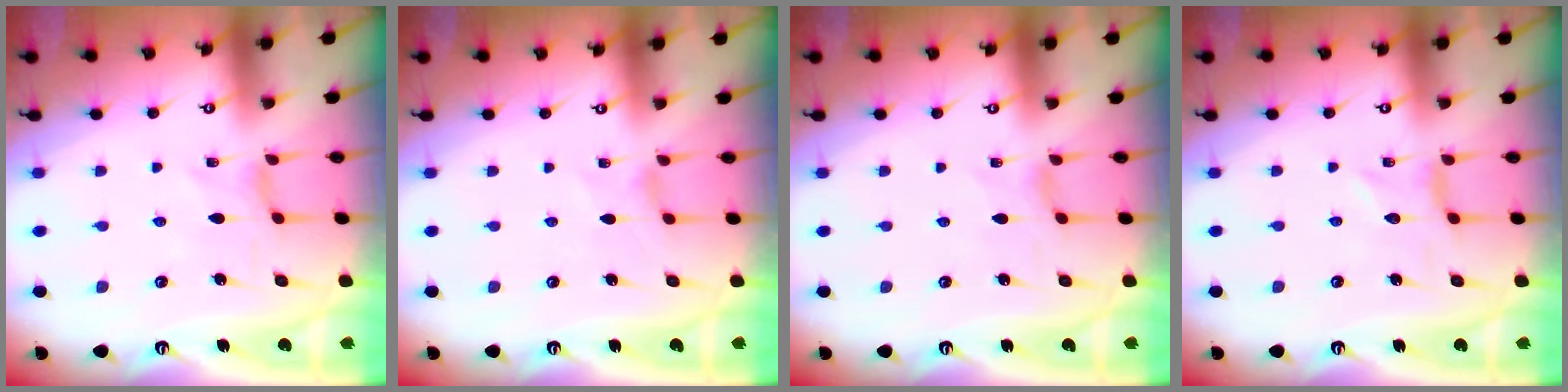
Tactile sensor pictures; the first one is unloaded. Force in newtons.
{"total": 0.7, "press": 0.7, "slide": 0.3}
{"total": 1.1, "press": 1.1, "slide": 0.2}
{"total": 0.0}